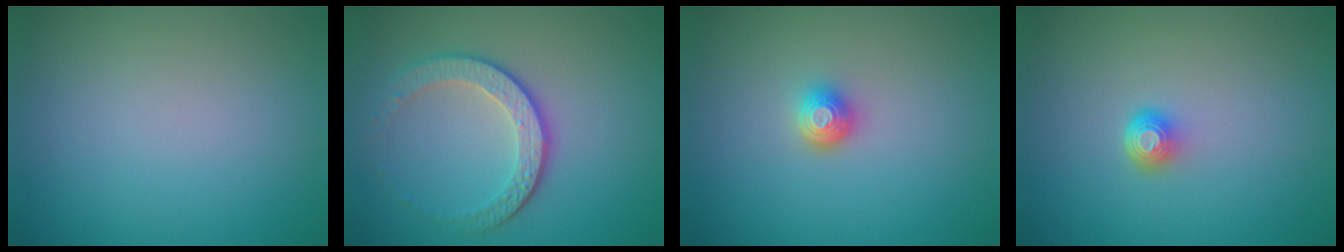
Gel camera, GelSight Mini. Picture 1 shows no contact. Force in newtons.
{"total": 4.0, "press": 3.1, "slide": 2.5}
{"total": 1.7, "press": 1.3, "slide": 1.1}
{"total": 1.7, "press": 1.2, "slide": 1.2}